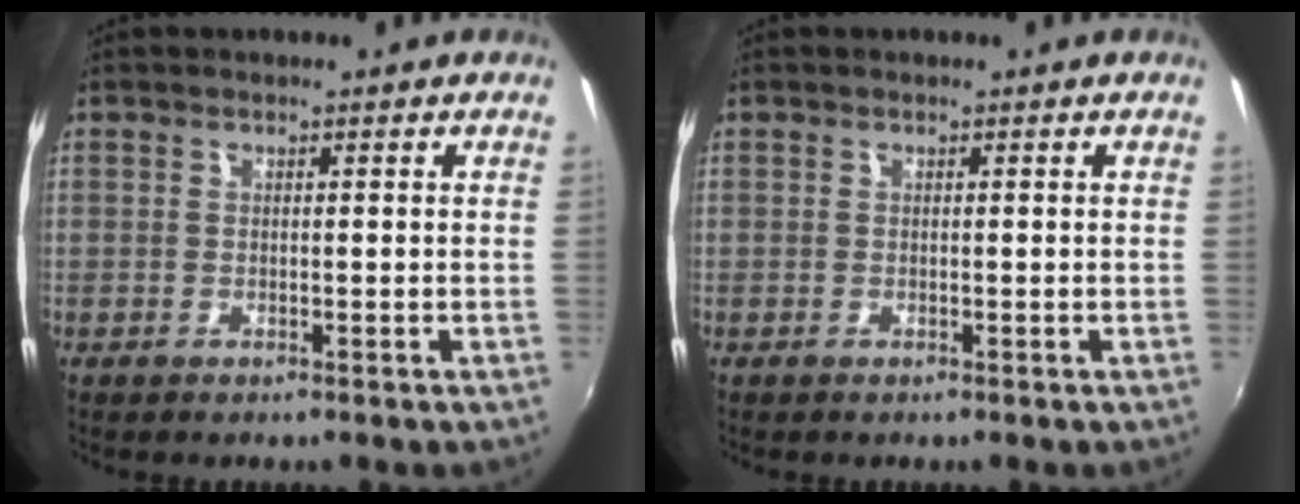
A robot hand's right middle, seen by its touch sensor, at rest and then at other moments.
{"total": 0.0}